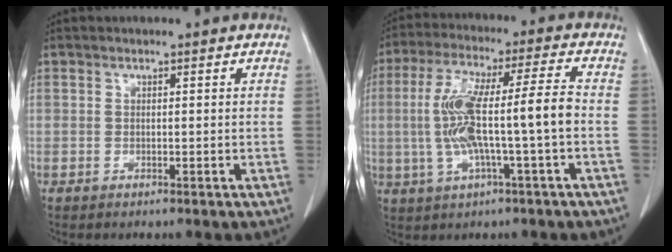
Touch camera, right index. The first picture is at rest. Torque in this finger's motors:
{"motor_torque": [0.85, -0.10, 0.44, 0.21]}